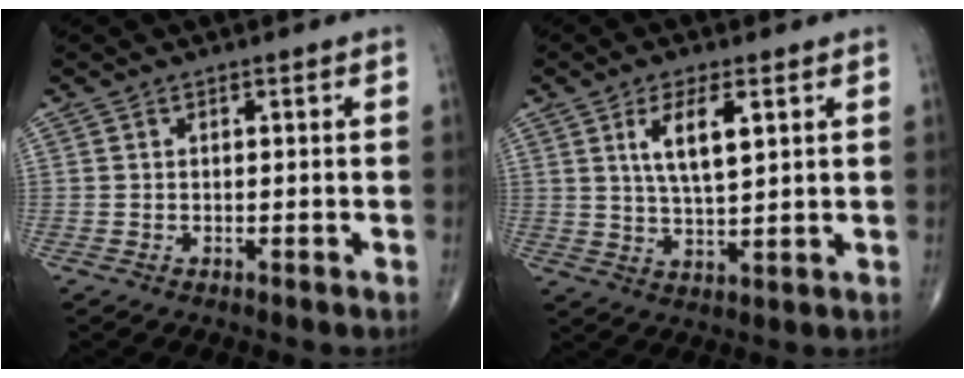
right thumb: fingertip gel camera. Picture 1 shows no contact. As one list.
[{"total": 8.0, "force": [3.0, 2.7, 6.9], "torque": [-0.120, -0.016, 0.059]}]